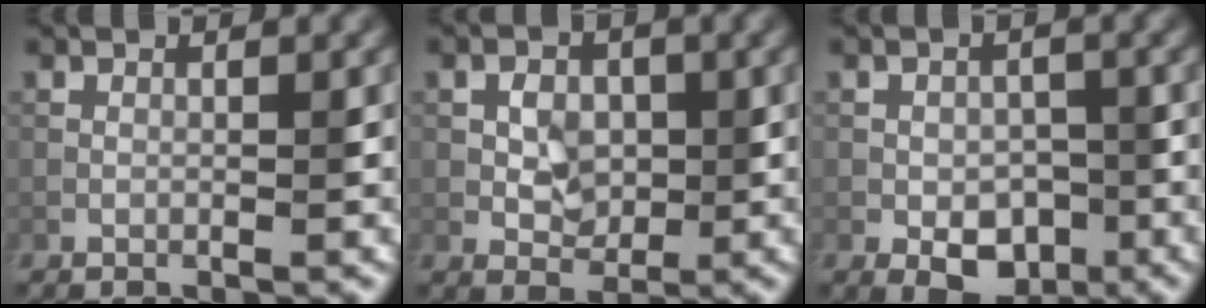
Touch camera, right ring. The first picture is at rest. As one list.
[{"total": 2.5, "force": [0.0, 2.1, 1.3], "torque": [-0.025, -0.004, 0.006]}, {"total": 3.2, "force": [-1.5, 2.2, 1.8], "torque": [-0.029, -0.005, -0.019]}]